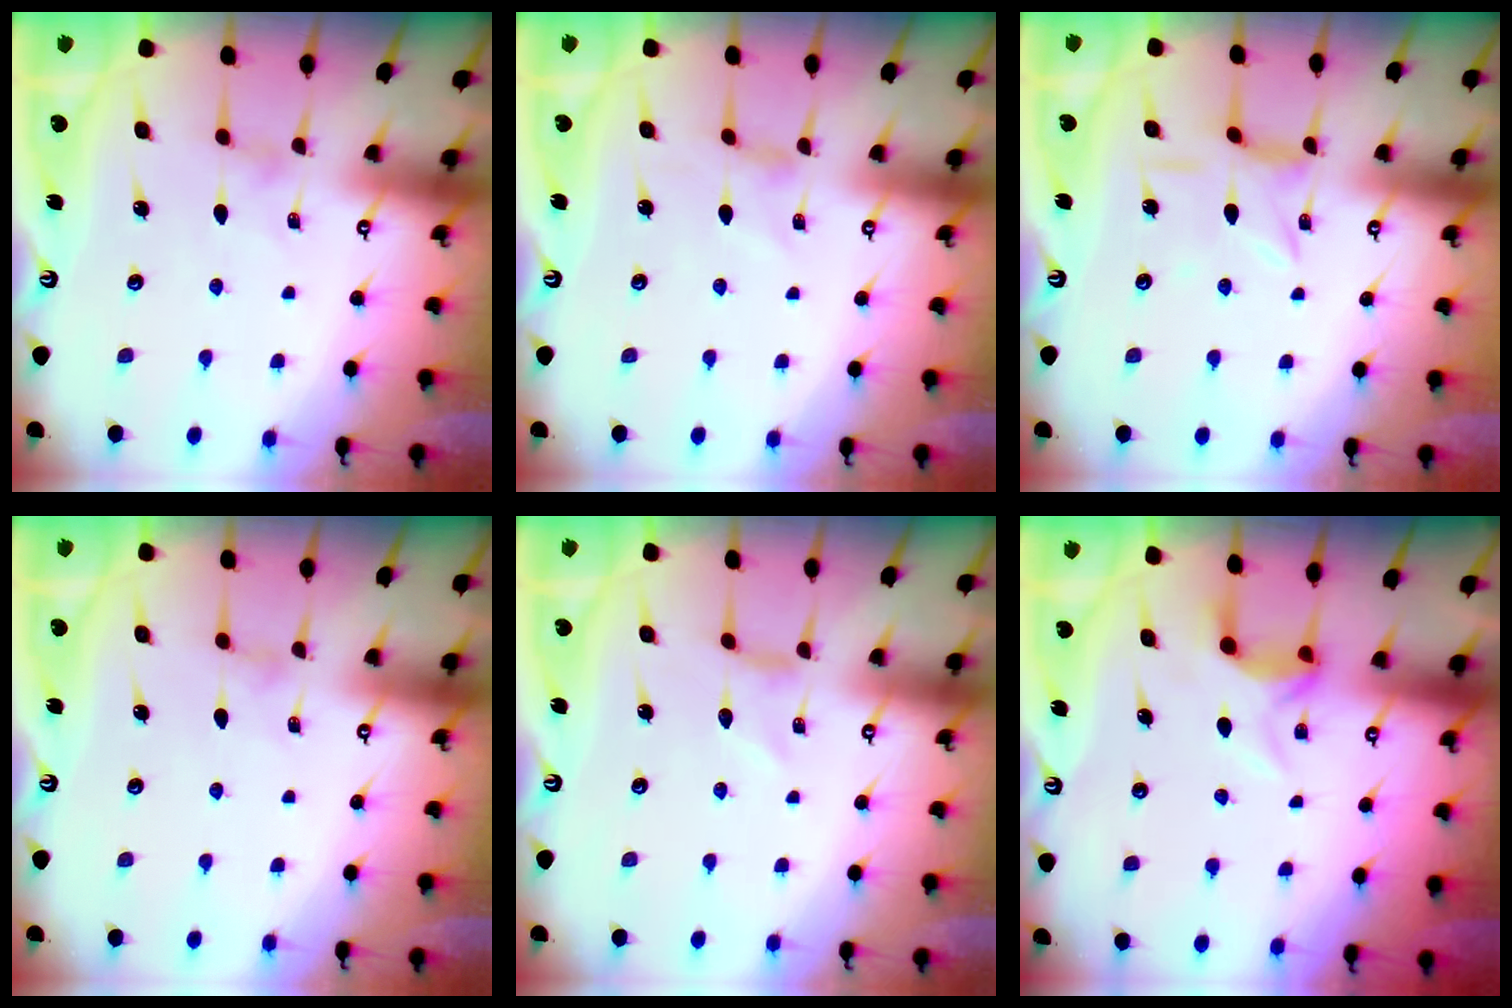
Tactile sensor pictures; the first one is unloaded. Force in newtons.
{"total": 0.0}
{"total": 1.6, "press": 1.6, "slide": 0.5}
{"total": 0.0}
{"total": 0.0}
{"total": 5.7, "press": 5.6, "slide": 1.1}